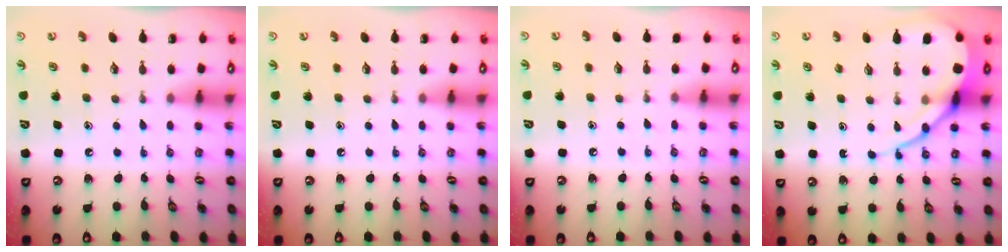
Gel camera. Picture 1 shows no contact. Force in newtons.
{"total": 0.0}
{"total": 4.0, "press": 3.9, "slide": 0.5}
{"total": 12.6, "press": 12.5, "slide": 1.1}